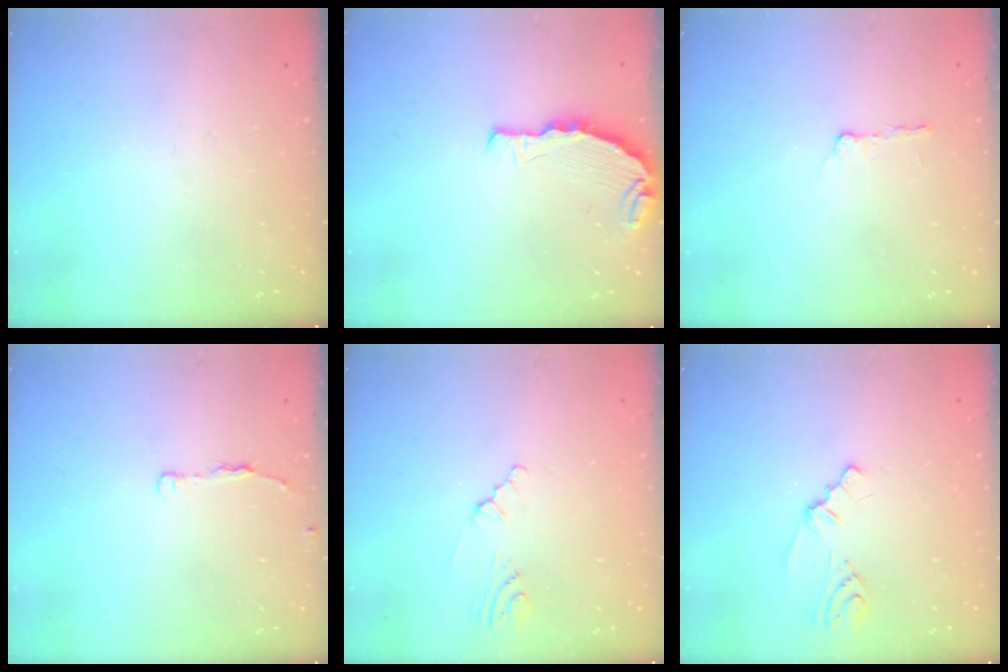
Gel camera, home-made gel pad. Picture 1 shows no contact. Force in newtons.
{"total": 4.5, "press": 4.4, "slide": 0.8}
{"total": 2.4, "press": 2.3, "slide": 0.4}
{"total": 3.8, "press": 3.8, "slide": 0.5}
{"total": 1.0, "press": 0.9, "slide": 0.4}
{"total": 1.7, "press": 1.7, "slide": 0.4}